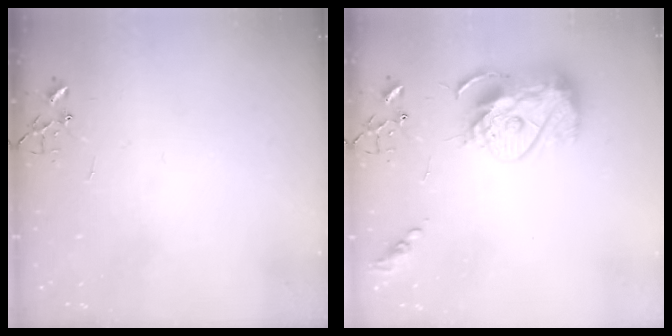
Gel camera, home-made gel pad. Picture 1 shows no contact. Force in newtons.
{"total": 14.3, "press": 14.2, "slide": 1.3}